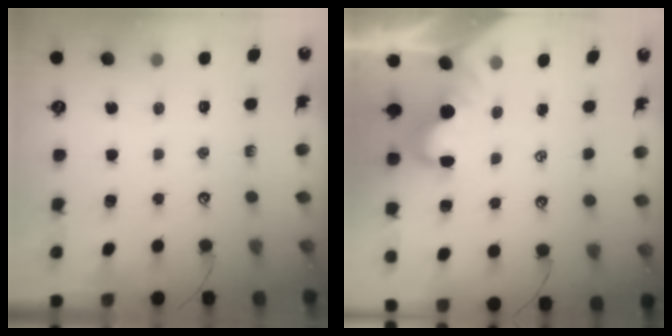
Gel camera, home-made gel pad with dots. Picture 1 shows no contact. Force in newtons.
{"total": 1.8, "press": 1.6, "slide": 0.8}